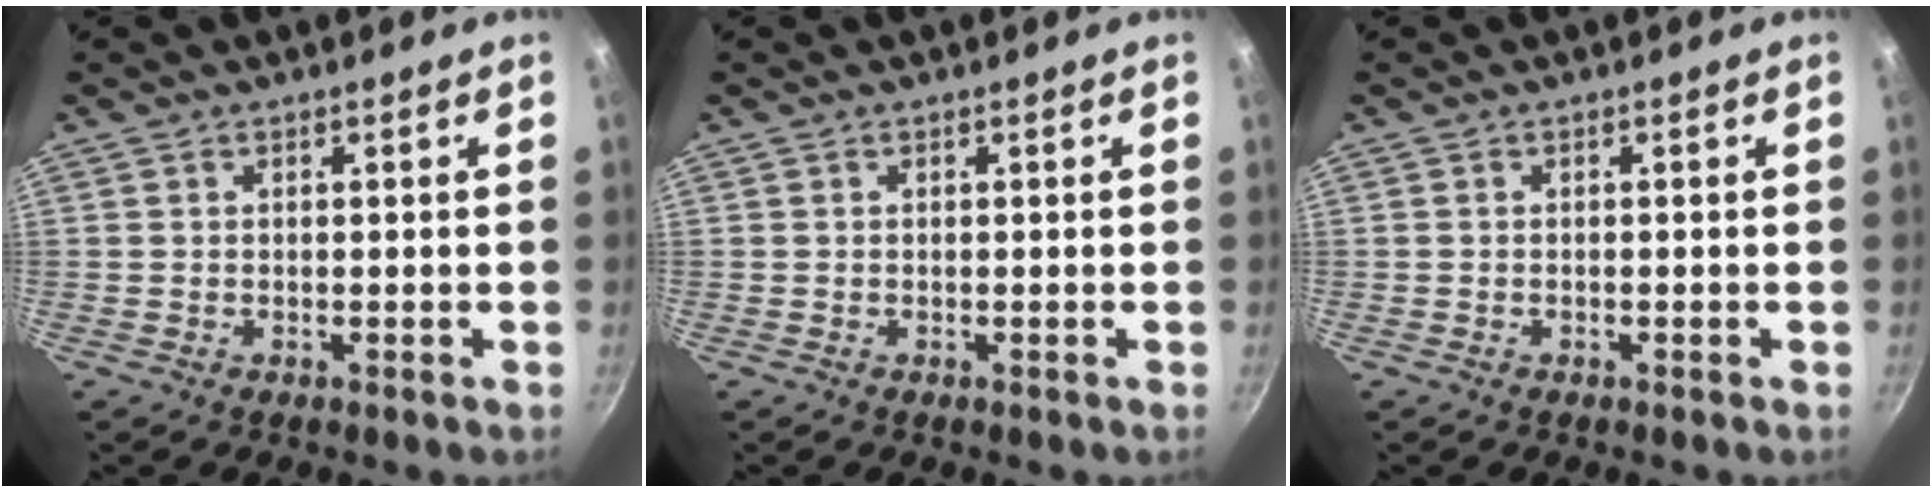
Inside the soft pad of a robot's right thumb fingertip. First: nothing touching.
{"total": 0.0}
{"total": 0.0}